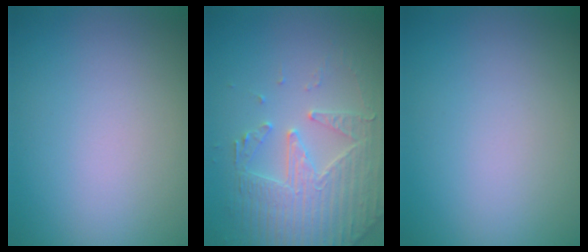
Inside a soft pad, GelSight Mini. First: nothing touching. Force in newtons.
{"total": 4.4, "press": 4.2, "slide": 1.3}
{"total": 0.0}